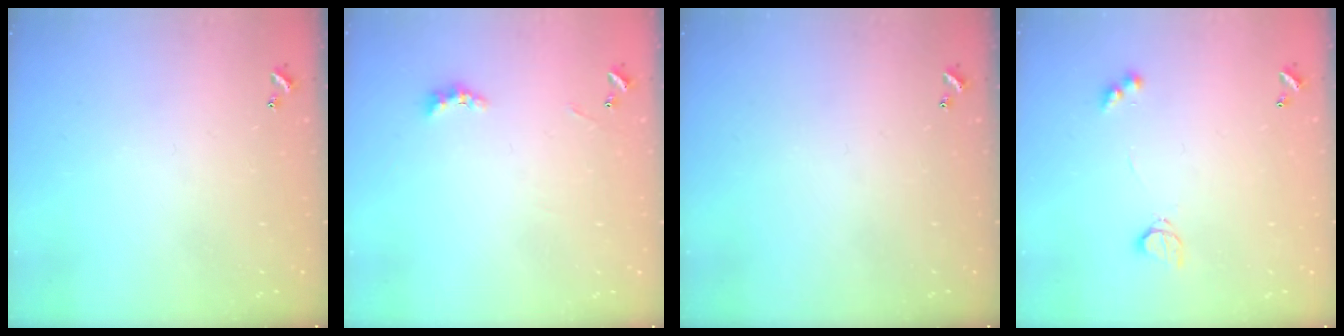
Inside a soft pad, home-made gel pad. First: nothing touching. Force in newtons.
{"total": 2.1, "press": 2.0, "slide": 0.6}
{"total": 0.0}
{"total": 3.0, "press": 2.9, "slide": 0.6}